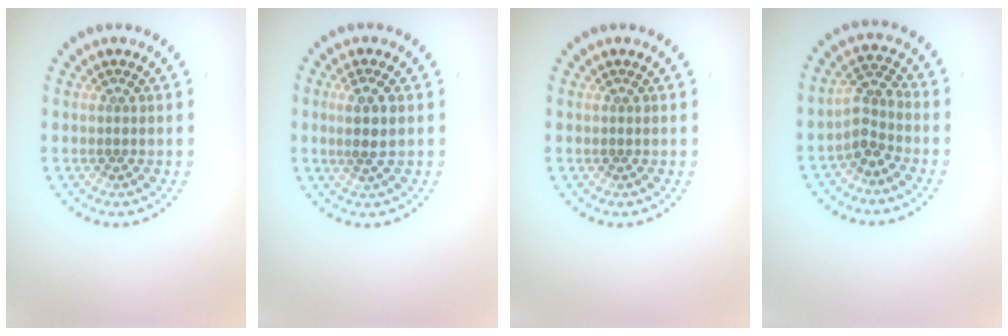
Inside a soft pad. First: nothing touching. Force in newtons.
{"total": 2.2, "press": 2.0, "slide": 1.0}
{"total": 0.0}
{"total": 2.5, "press": 1.9, "slide": 1.6}